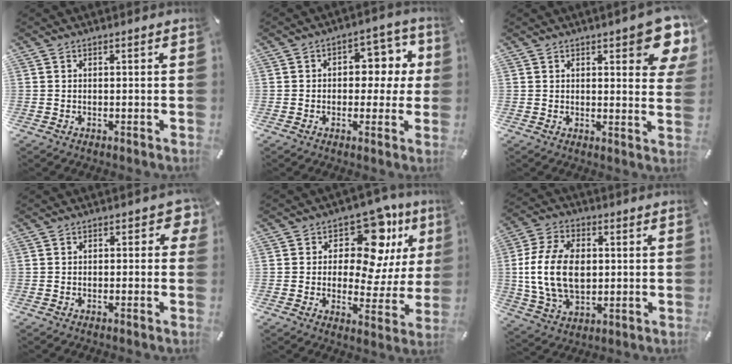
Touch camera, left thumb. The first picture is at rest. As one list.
[{"total": 8.9, "force": [1.2, 6.4, 6.1], "torque": [-0.067, -0.004, 0.013]}, {"total": 10.1, "force": [5.8, 3.2, 7.6], "torque": [-0.095, -0.034, 0.097]}, {"total": 3.0, "force": [0.1, 1.9, 2.4], "torque": [-0.031, 0.004, -0.003]}, {"total": 13.9, "force": [7.2, 7.4, 9.4], "torque": [-0.140, -0.053, 0.120]}, {"total": 15.6, "force": [0.4, 11.1, 11.0], "torque": [-0.245, 0.010, 0.008]}]